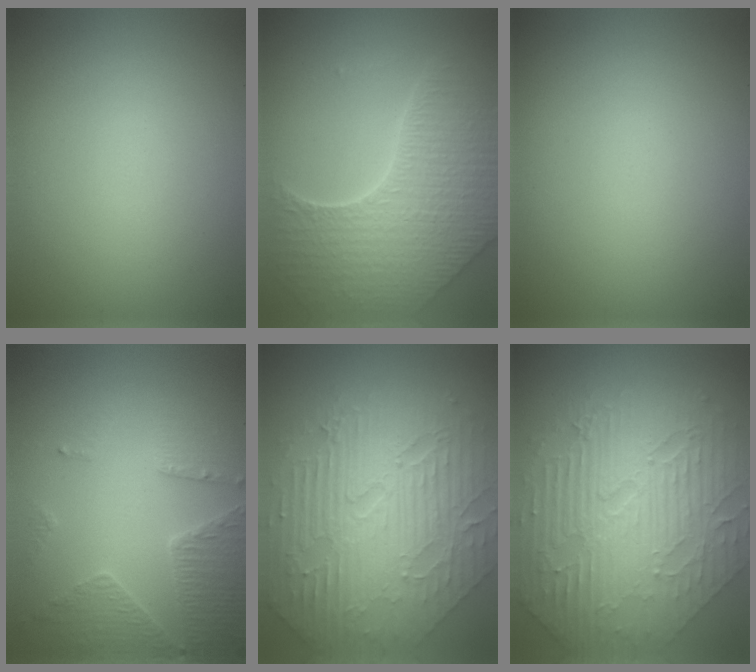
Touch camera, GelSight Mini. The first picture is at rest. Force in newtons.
{"total": 7.6, "press": 5.5, "slide": 5.2}
{"total": 0.0}
{"total": 3.9, "press": 3.0, "slide": 2.4}
{"total": 10.6, "press": 7.0, "slide": 7.9}
{"total": 10.8, "press": 7.2, "slide": 8.1}